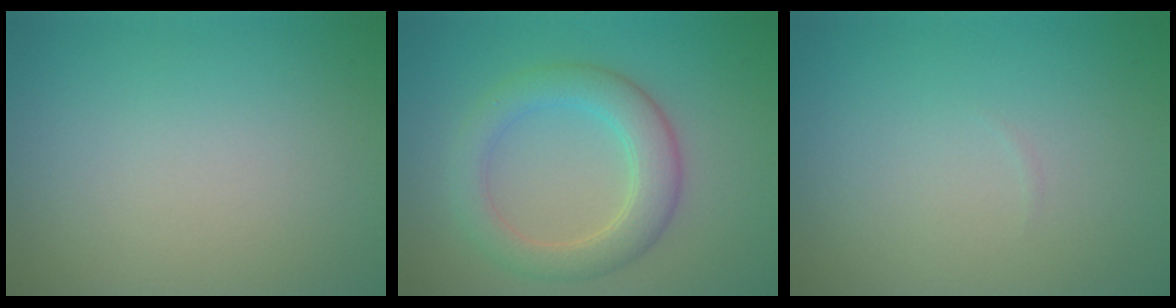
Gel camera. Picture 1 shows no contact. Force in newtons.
{"total": 4.6, "press": 4.6, "slide": 0.3}
{"total": 0.0}